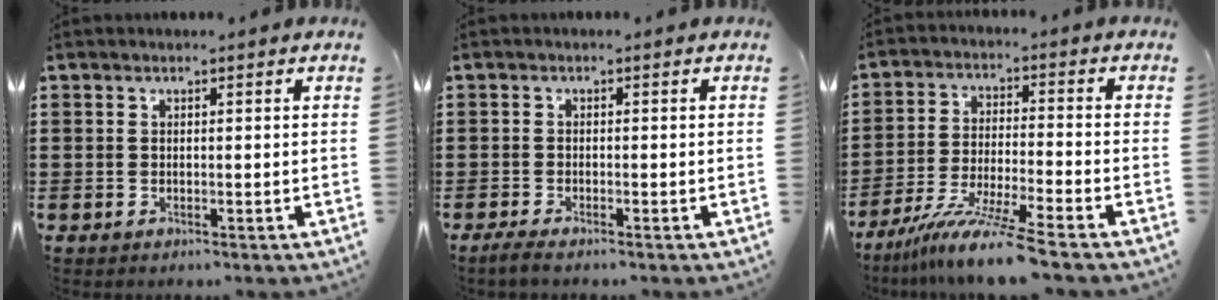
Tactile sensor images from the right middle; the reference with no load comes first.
{"total": 1.3, "force": [-1.0, 0.1, 0.8], "torque": [-0.021, -0.005, -0.021]}
{"total": 9.0, "force": [-7.6, -0.5, 4.9], "torque": [-0.096, -0.013, -0.148]}